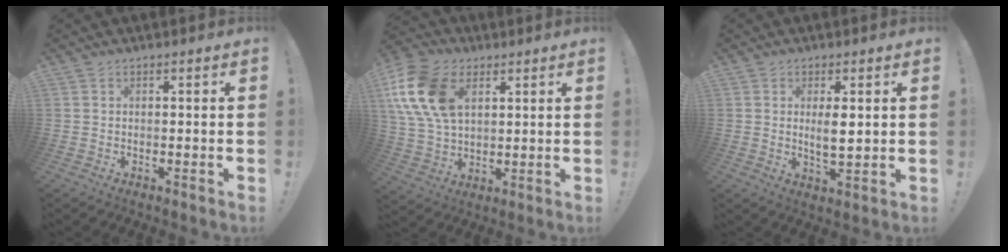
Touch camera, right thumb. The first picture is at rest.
{"total": 19.2, "force": [6.8, 13.0, 12.3], "torque": [-0.253, -0.016, 0.128]}
{"total": 5.0, "force": [1.2, 1.6, 4.6], "torque": [-0.073, -0.013, 0.014]}